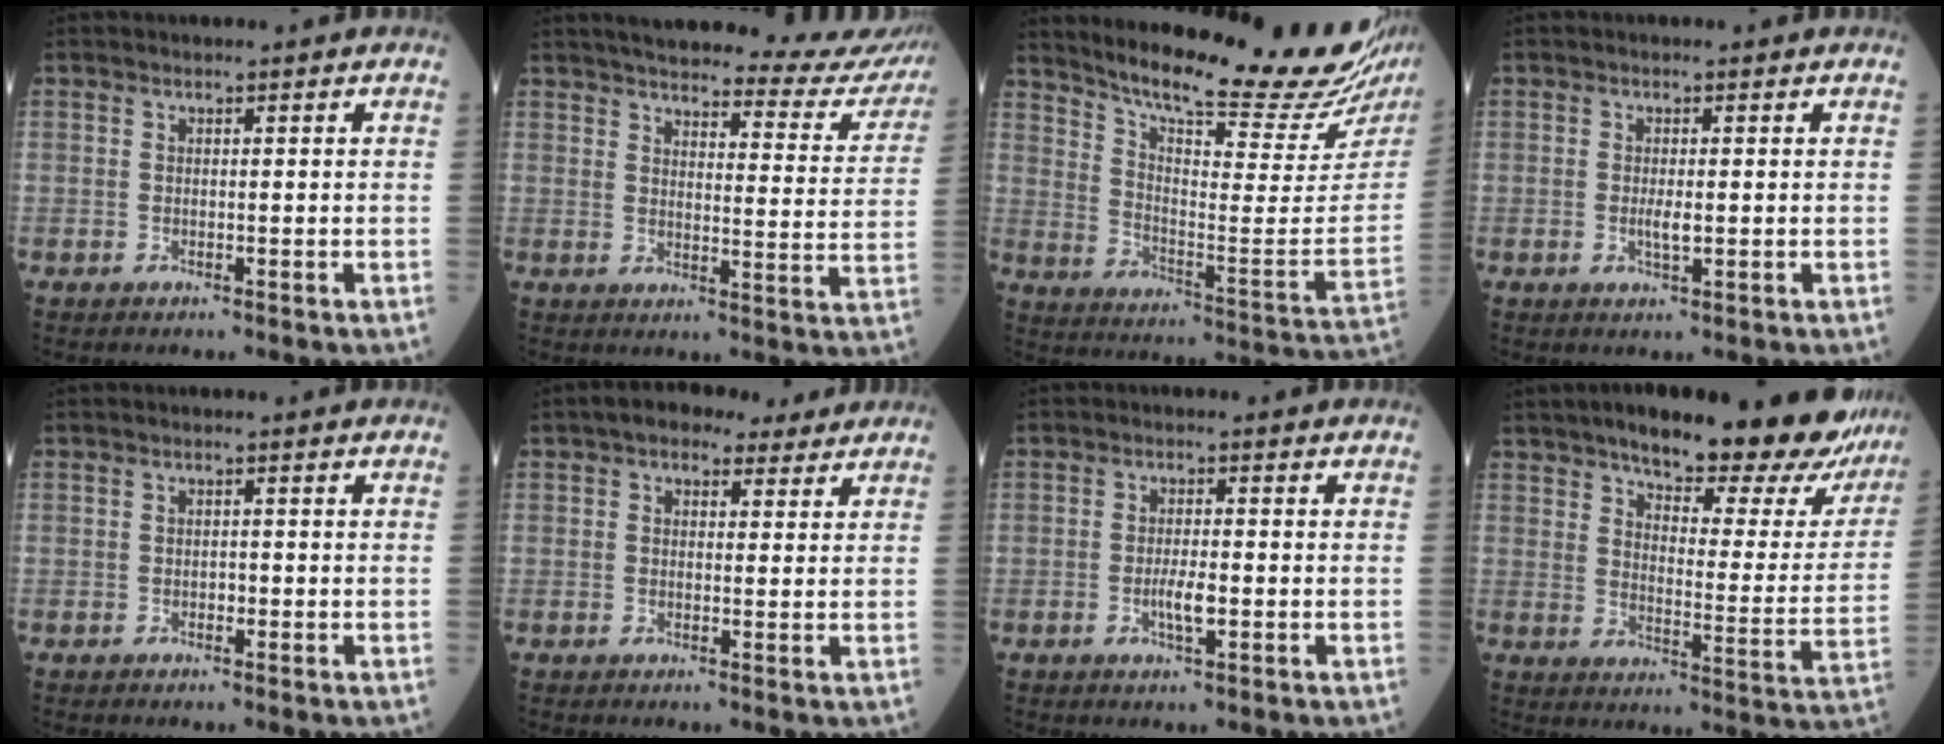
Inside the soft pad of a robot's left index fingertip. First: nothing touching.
{"total": 21.1, "force": [19.6, 2.7, 7.2], "torque": [-0.088, -0.044, 0.231]}
{"total": 25.3, "force": [22.1, 0.9, 12.4], "torque": [-0.204, -0.084, 0.300]}
{"total": 1.9, "force": [0.0, 0.4, 1.9], "torque": [-0.040, -0.002, 0.001]}
{"total": 0.7, "force": [-0.1, 0.4, 0.5], "torque": [-0.007, 0.002, -0.005]}
{"total": 5.6, "force": [4.1, 2.8, 2.7], "torque": [-0.039, 0.029, 0.061]}
{"total": 3.0, "force": [-0.7, 0.6, 2.9], "torque": [-0.059, -0.002, -0.012]}
{"total": 23.1, "force": [19.4, 4.8, 11.6], "torque": [-0.143, -0.041, 0.228]}